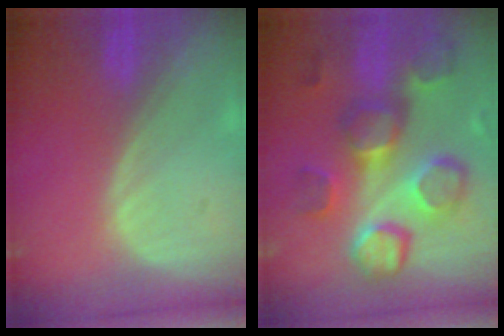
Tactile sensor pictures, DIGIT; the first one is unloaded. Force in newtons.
{"total": 11.0, "press": 10.6, "slide": 2.7}